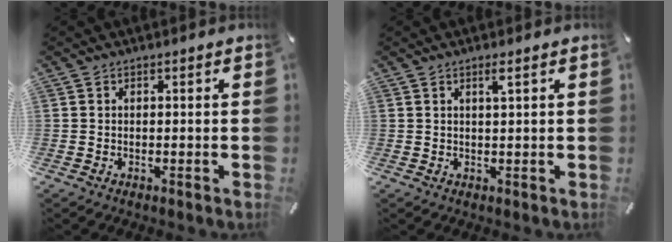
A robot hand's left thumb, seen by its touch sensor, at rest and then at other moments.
{"total": 1.7, "force": [0.9, 0.0, 1.5], "torque": [-0.031, -0.002, 0.015]}